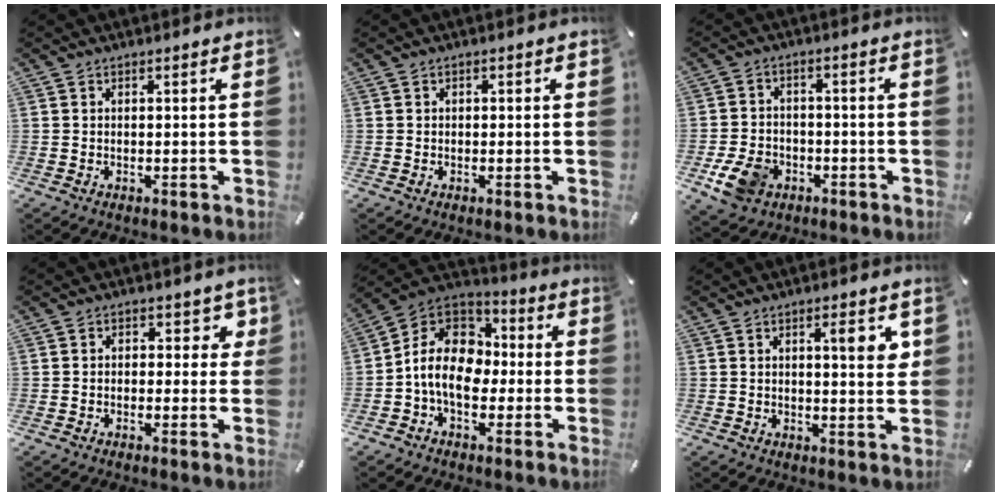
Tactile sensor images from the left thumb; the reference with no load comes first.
{"total": 0.6, "force": [-0.1, 0.5, 0.2], "torque": [-0.002, 0.004, -0.004]}
{"total": 8.8, "force": [-3.7, 6.7, 4.3], "torque": [-0.089, 0.018, -0.065]}
{"total": 4.4, "force": [0.7, 3.2, 3.0], "torque": [-0.029, 0.001, 0.003]}
{"total": 12.4, "force": [-3.0, 9.4, 7.5], "torque": [-0.165, 0.018, -0.059]}
{"total": 5.9, "force": [2.0, 1.5, 5.4], "torque": [-0.076, -0.010, 0.025]}